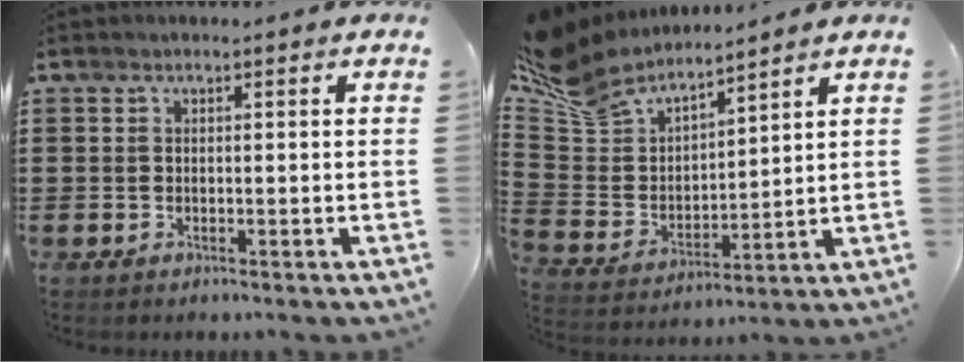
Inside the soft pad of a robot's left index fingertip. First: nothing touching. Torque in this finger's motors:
{"motor_torque": [1.79, -0.35, 0.43, 0.21]}